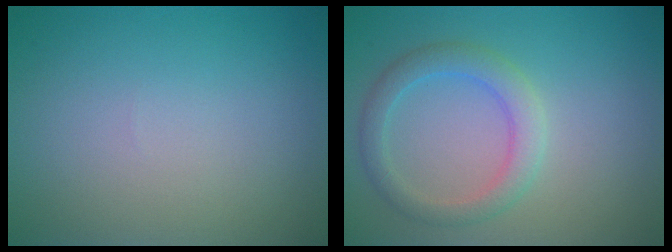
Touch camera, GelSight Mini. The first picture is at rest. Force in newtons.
{"total": 3.0, "press": 3.0, "slide": 0.2}